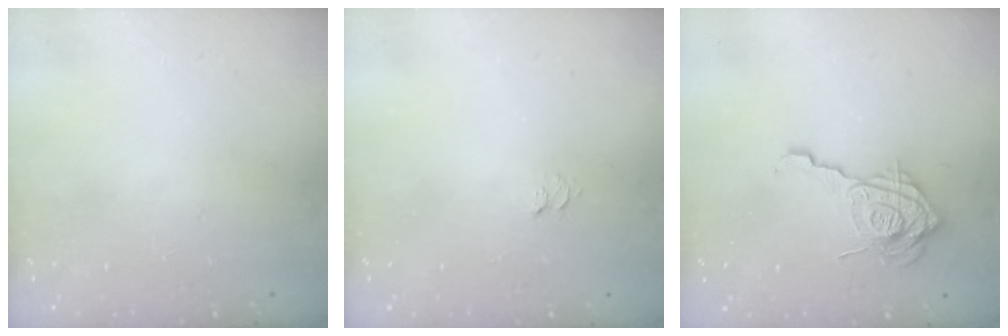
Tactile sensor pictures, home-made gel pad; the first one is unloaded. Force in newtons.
{"total": 3.6, "press": 3.6, "slide": 0.4}
{"total": 15.6, "press": 15.6, "slide": 1.4}